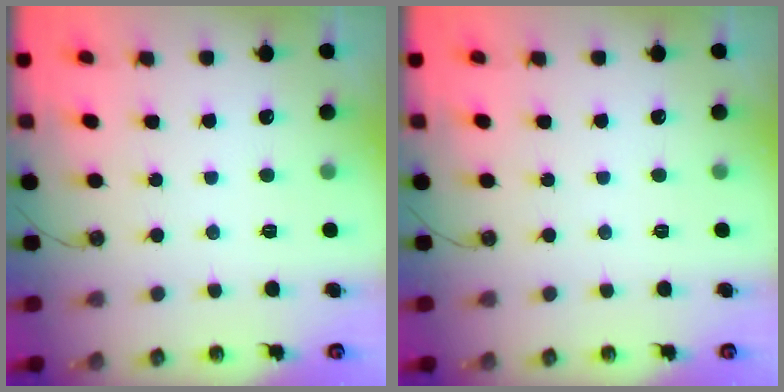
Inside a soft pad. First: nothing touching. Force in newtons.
{"total": 0.0}